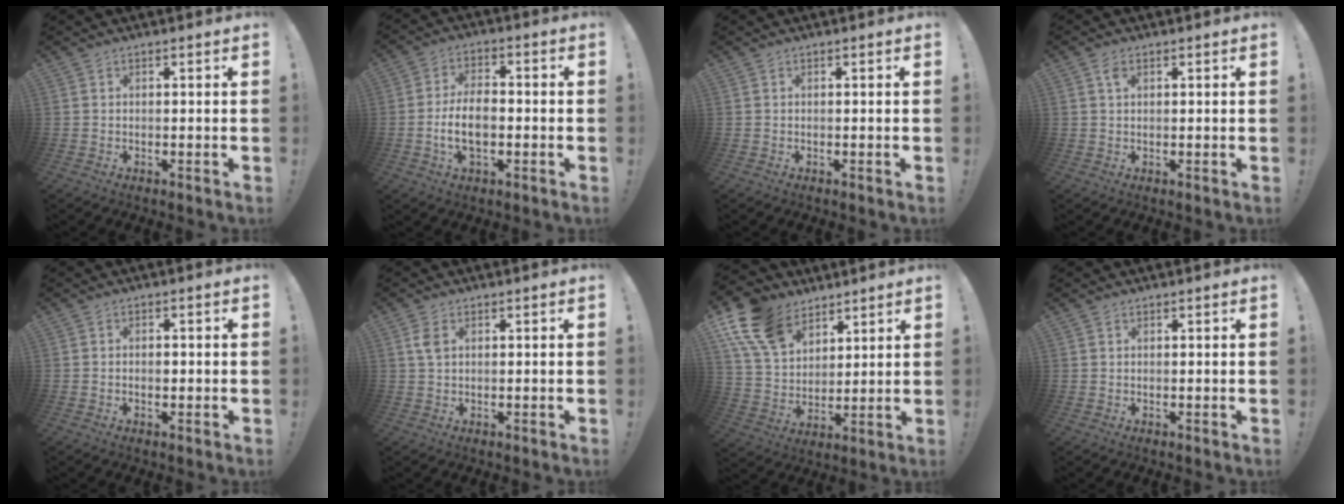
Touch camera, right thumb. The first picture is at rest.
{"total": 9.2, "force": [-2.3, 5.0, 7.4], "torque": [-0.139, 0.007, -0.041]}
{"total": 0.0}
{"total": 2.2, "force": [1.1, 1.2, 1.5], "torque": [-0.017, -0.004, 0.016]}
{"total": 1.4, "force": [-0.6, 0.8, 1.0], "torque": [-0.010, 0.000, -0.013]}
{"total": 3.5, "force": [1.3, 2.0, 2.6], "torque": [-0.048, 0.003, 0.022]}
{"total": 16.6, "force": [10.2, 10.6, 7.7], "torque": [-0.144, -0.051, 0.198]}
{"total": 1.0, "force": [0.7, 0.7, 0.0], "torque": [0.007, -0.004, 0.013]}